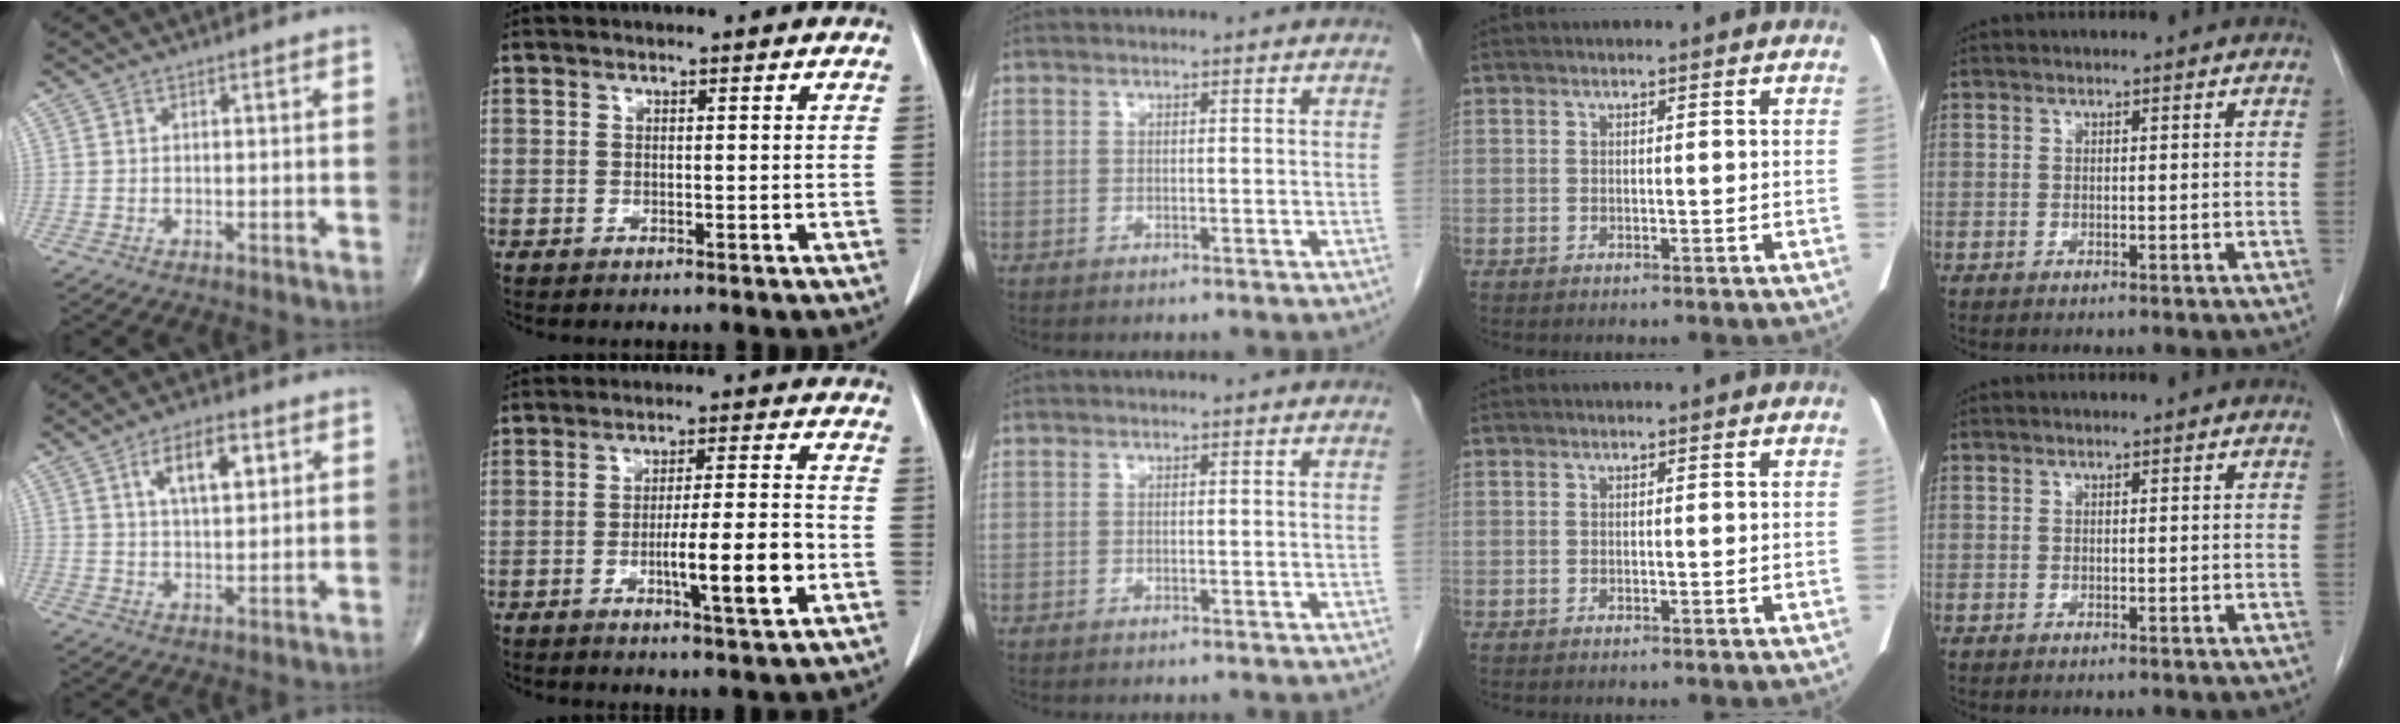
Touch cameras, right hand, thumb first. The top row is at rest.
{"thumb": {"total": 8.7, "force": [3.5, 3.9, 6.9], "torque": [-0.095, -0.010, 0.058]}, "index": {"total": 9.2, "force": [-2.8, 0.4, 8.8], "torque": [-0.138, -0.005, -0.044]}}